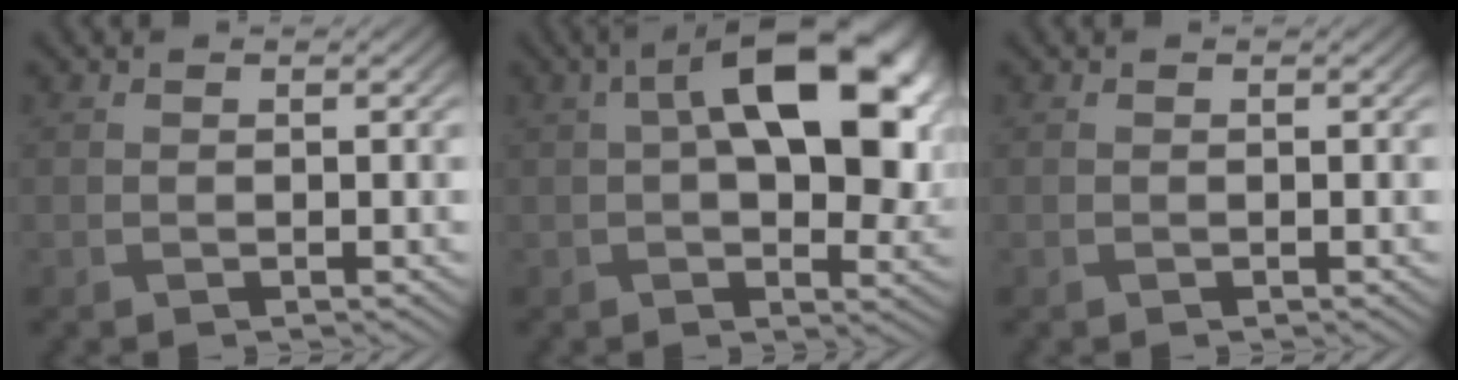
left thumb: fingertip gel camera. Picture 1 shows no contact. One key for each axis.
{"total": 15.0, "fx": 3.6, "fy": 7.5, "fz": 12.5, "tx": -0.188, "ty": 0.005, "tz": 0.062}
{"total": 0.0}